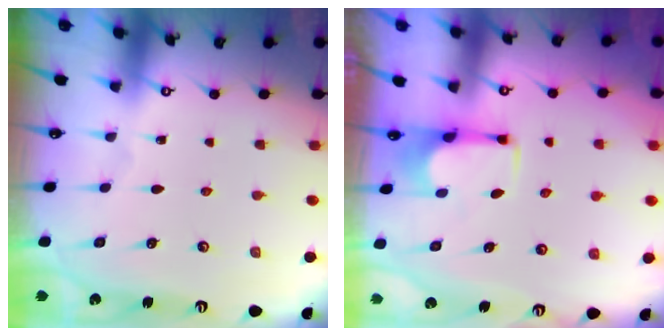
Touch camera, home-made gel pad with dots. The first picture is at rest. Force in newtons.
{"total": 2.8, "press": 2.7, "slide": 0.9}